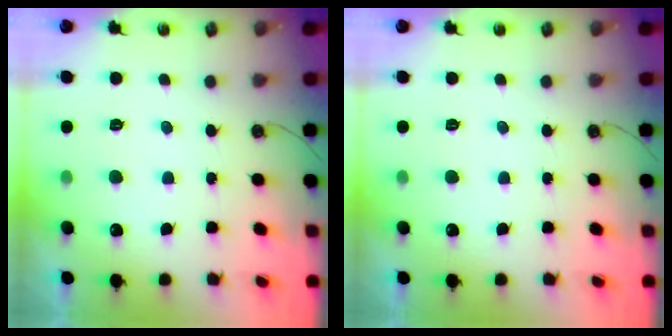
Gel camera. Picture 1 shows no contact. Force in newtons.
{"total": 0.0}